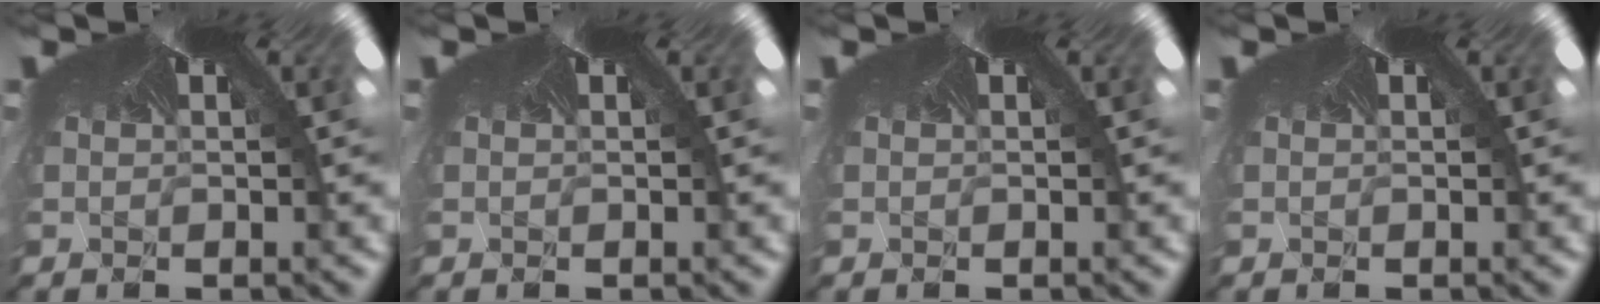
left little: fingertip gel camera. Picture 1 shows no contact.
{"total": 0.0}
{"total": 0.0}
{"total": 0.0}